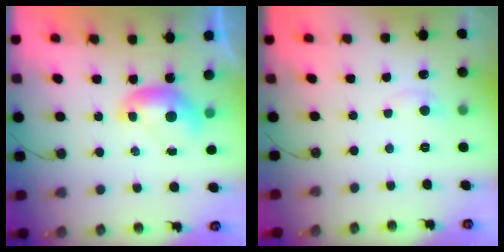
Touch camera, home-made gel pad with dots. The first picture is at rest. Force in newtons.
{"total": 1.0, "press": 0.7, "slide": 0.8}